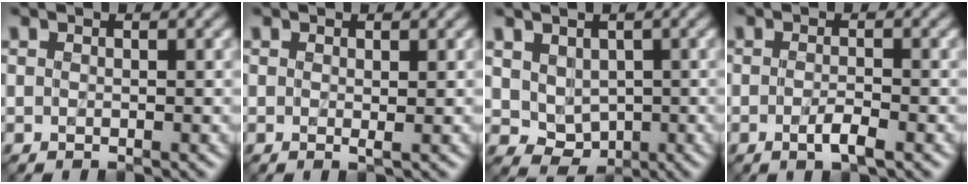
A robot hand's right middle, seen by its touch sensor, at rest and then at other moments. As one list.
[{"total": 0.5, "force": [0.4, 0.0, 0.4], "torque": [-0.007, 0.000, 0.006]}, {"total": 4.1, "force": [0.5, 3.4, 2.2], "torque": [-0.038, -0.005, 0.012]}, {"total": 1.9, "force": [-1.1, 0.4, 1.4], "torque": [-0.029, -0.001, -0.021]}]